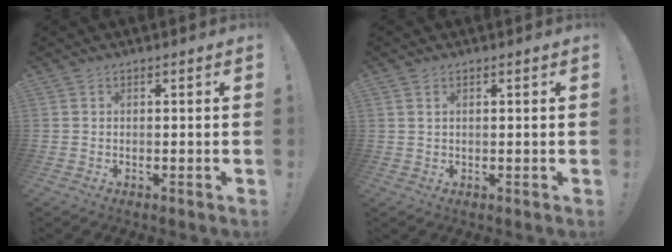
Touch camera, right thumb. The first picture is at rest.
{"total": 1.2, "force": [0.6, 0.6, 0.8], "torque": [-0.026, 0.005, 0.014]}